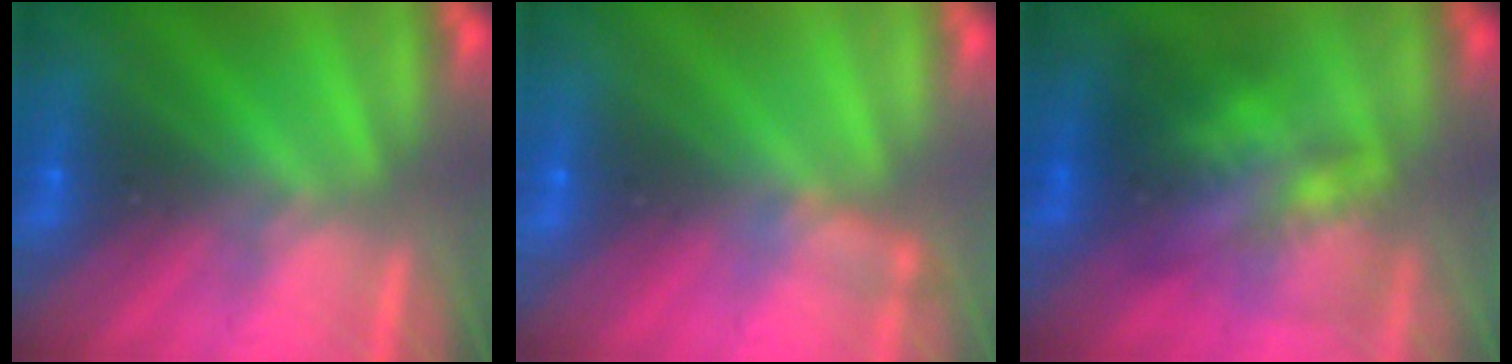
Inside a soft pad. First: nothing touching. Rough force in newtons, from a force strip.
{"total": 2.2}
{"total": 3.7}